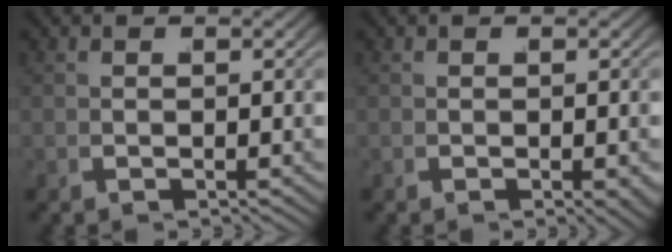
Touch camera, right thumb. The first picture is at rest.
{"total": 1.1, "force": [-0.4, 0.4, 1.0], "torque": [-0.012, -0.003, -0.004]}